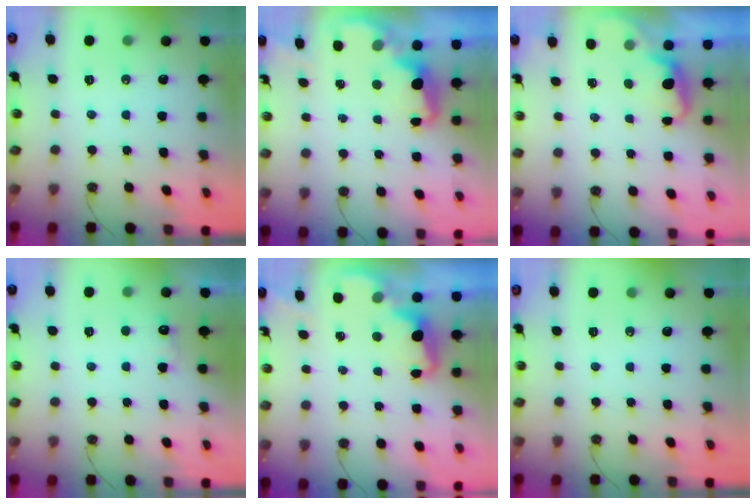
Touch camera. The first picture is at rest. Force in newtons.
{"total": 2.5, "press": 2.5, "slide": 0.5}
{"total": 1.9, "press": 1.7, "slide": 0.9}
{"total": 5.7, "press": 5.6, "slide": 1.3}
{"total": 2.3, "press": 2.2, "slide": 0.7}
{"total": 0.0}